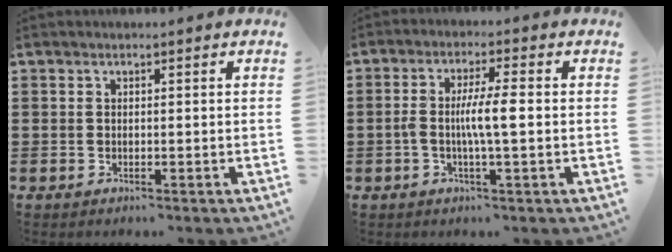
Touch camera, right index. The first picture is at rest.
{"total": 5.5, "force": [-0.6, 0.6, 5.4], "torque": [-0.111, -0.005, -0.019]}